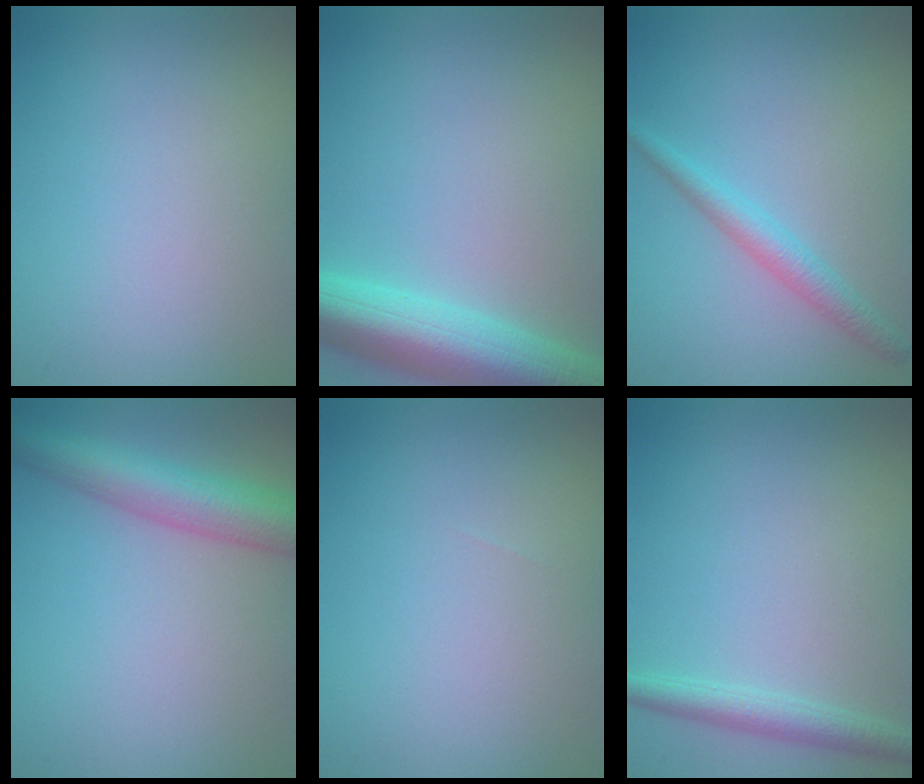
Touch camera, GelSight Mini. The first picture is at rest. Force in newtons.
{"total": 8.0, "press": 8.0, "slide": 0.3}
{"total": 2.2, "press": 2.2, "slide": 0.1}
{"total": 6.1, "press": 6.1, "slide": 0.2}
{"total": 0.0}
{"total": 2.3, "press": 2.3, "slide": 0.1}